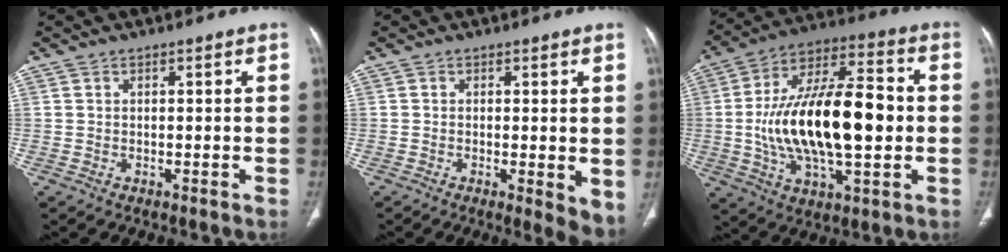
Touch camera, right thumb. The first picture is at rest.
{"total": 5.1, "force": [-0.4, 1.4, 4.8], "torque": [-0.066, -0.016, -0.007]}
{"total": 24.2, "force": [-1.1, 10.6, 21.8], "torque": [-0.382, 0.022, -0.016]}